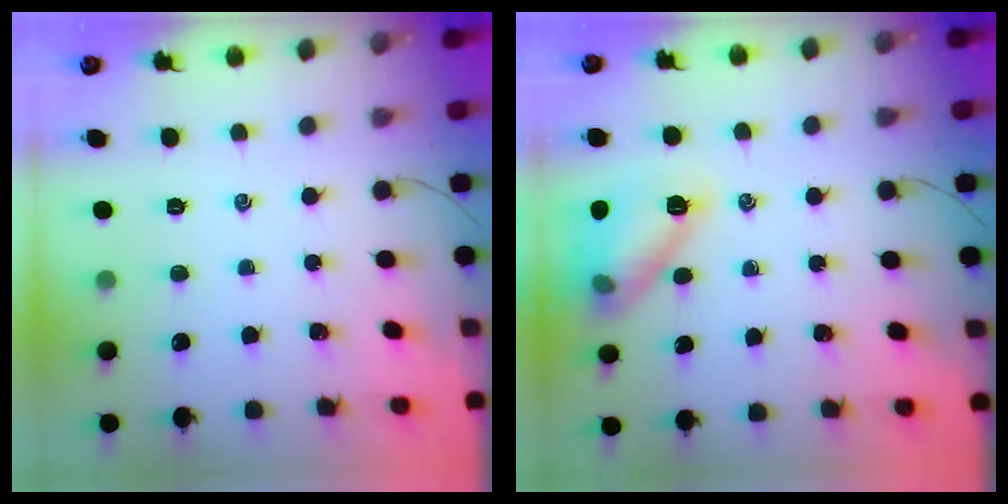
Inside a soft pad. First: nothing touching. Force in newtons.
{"total": 13.3, "press": 13.3, "slide": 0.2}